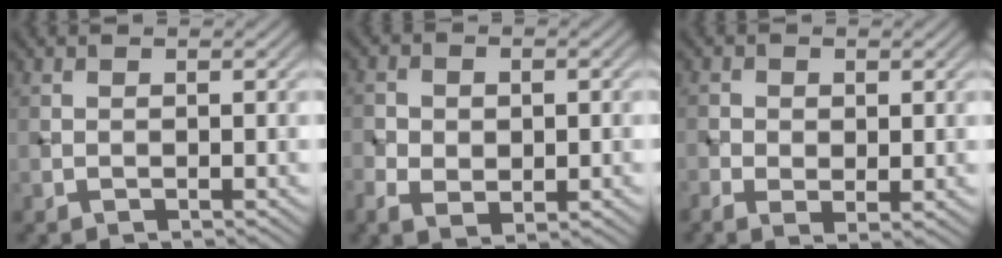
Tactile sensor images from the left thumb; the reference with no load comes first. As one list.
[{"total": 4.8, "force": [-1.2, 3.4, 3.2], "torque": [-0.054, -0.010, -0.011]}, {"total": 2.9, "force": [-0.4, 1.8, 2.2], "torque": [-0.046, -0.007, -0.007]}]